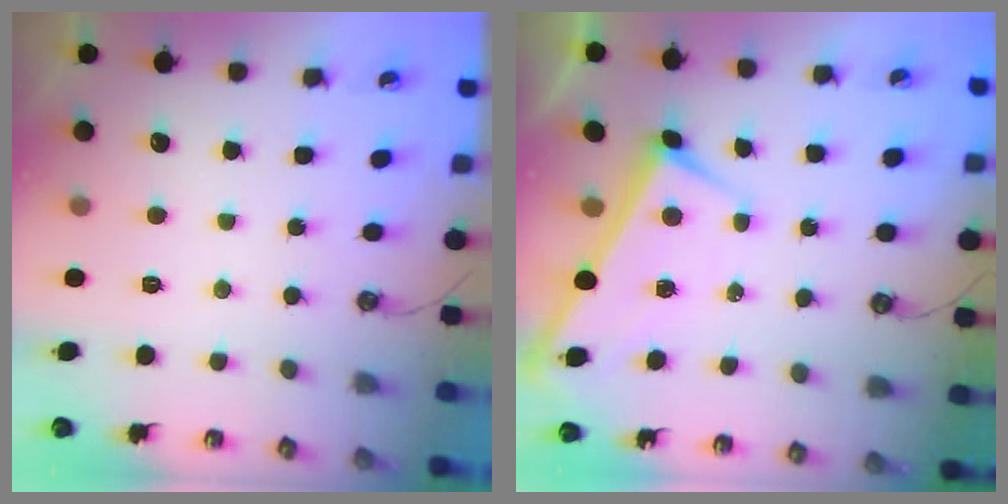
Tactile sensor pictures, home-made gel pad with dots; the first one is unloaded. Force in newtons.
{"total": 1.2, "press": 1.1, "slide": 0.4}